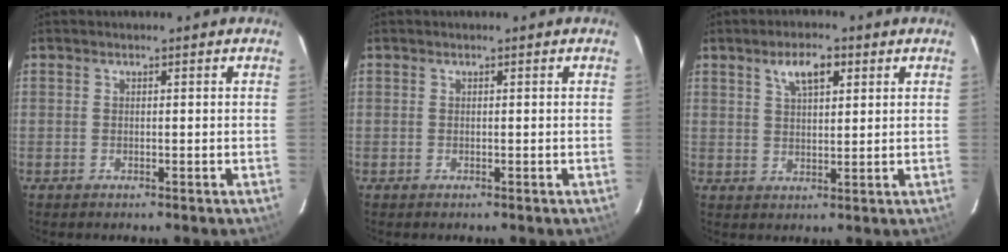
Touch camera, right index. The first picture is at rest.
{"total": 0.0}
{"total": 5.7, "force": [2.9, 2.3, 4.3], "torque": [-0.074, 0.012, 0.053]}